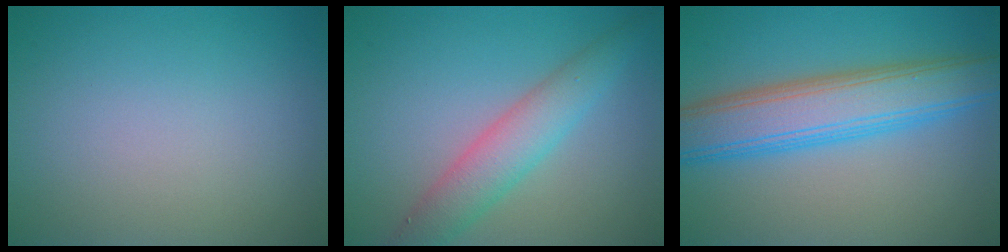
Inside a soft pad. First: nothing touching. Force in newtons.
{"total": 4.2, "press": 4.2, "slide": 0.2}
{"total": 7.5, "press": 7.5, "slide": 0.4}